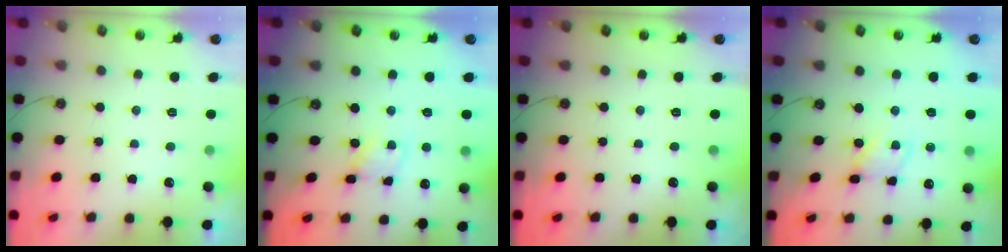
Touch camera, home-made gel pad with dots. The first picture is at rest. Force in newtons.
{"total": 2.5, "press": 2.5, "slide": 0.1}
{"total": 0.0}
{"total": 2.6, "press": 2.6, "slide": 0.4}